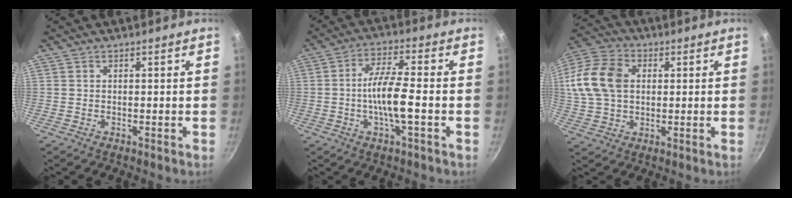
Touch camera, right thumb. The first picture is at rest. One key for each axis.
{"total": 8.9, "fx": -1.7, "fy": 1.8, "fz": 8.5, "tx": -0.163, "ty": 0.022, "tz": -0.036}
{"total": 16.5, "fx": 2.7, "fy": 11.9, "fz": 11.1, "tx": -0.221, "ty": 0.022, "tz": 0.041}